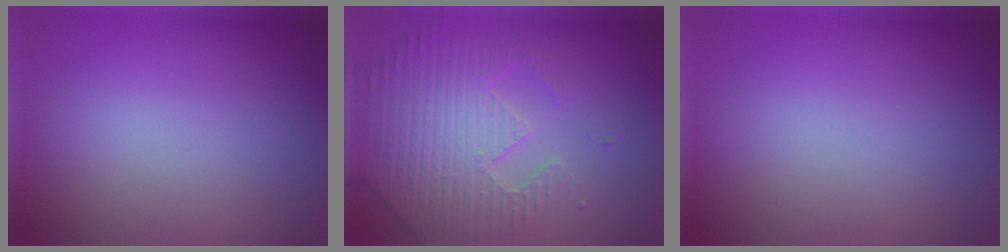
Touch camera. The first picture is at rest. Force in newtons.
{"total": 5.3, "press": 4.7, "slide": 2.4}
{"total": 0.0}